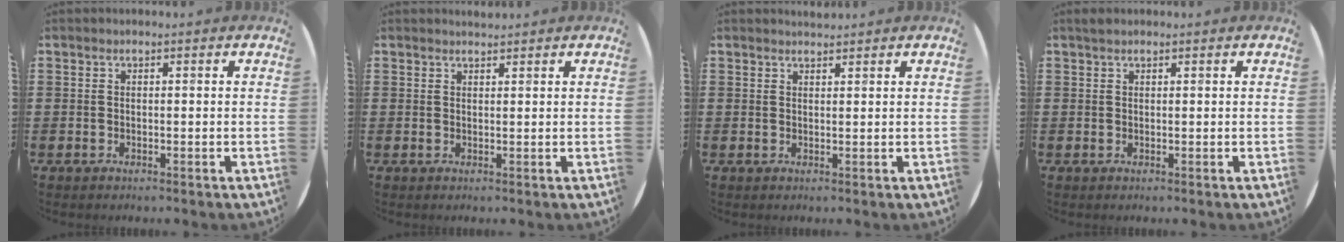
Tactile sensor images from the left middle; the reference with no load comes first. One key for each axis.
{"total": 0.9, "fx": 0.9, "fy": 0.0, "fz": -0.1, "tx": 0.001, "ty": 0.001, "tz": 0.018}
{"total": 1.0, "fx": 1.0, "fy": 0.0, "fz": -0.1, "tx": 0.001, "ty": 0.001, "tz": 0.020}
{"total": 0.7, "fx": 0.6, "fy": 0.3, "fz": 0.1, "tx": 0.004, "ty": 0.000, "tz": 0.010}